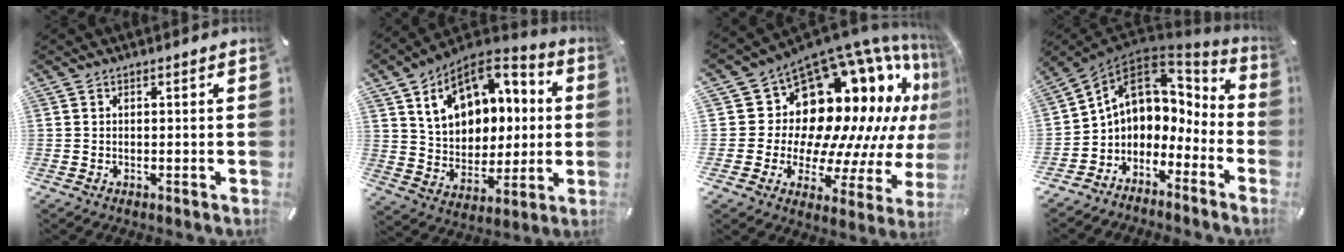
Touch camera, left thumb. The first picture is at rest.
{"total": 15.9, "force": [5.7, 12.7, 7.6], "torque": [-0.122, -0.019, 0.111]}
{"total": 18.8, "force": [9.4, 12.3, 10.6], "torque": [-0.130, -0.131, 0.185]}
{"total": 8.8, "force": [2.2, 7.7, 3.6], "torque": [-0.073, -0.016, 0.042]}